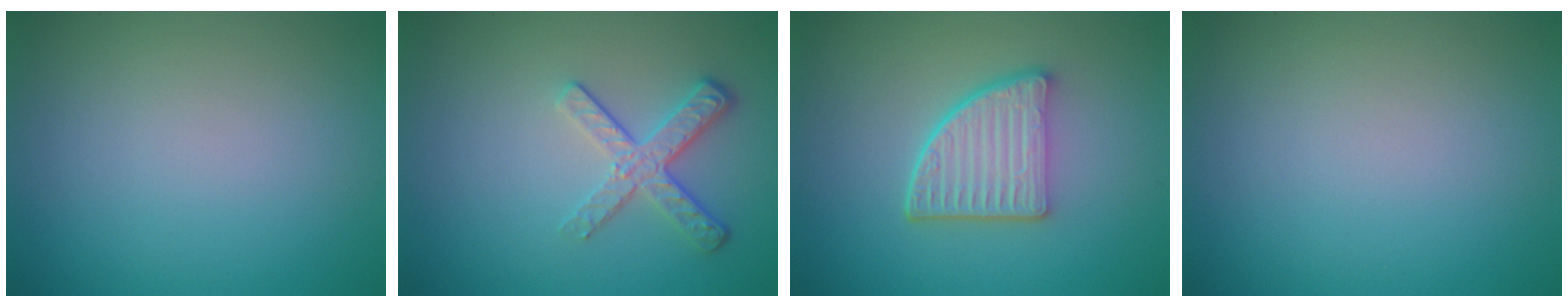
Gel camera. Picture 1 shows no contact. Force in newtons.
{"total": 3.4, "press": 2.6, "slide": 2.2}
{"total": 4.9, "press": 3.8, "slide": 3.1}
{"total": 0.0}